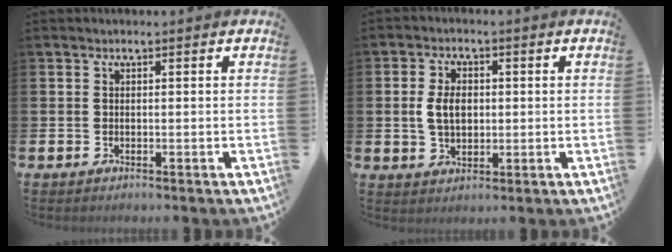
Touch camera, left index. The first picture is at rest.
{"total": 4.4, "force": [0.6, 3.0, 3.2], "torque": [-0.044, 0.003, 0.004]}